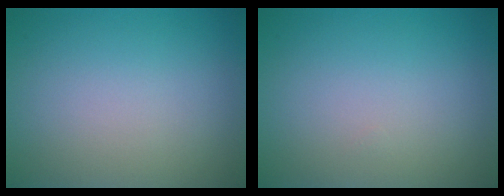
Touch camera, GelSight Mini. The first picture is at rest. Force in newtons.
{"total": 0.0}